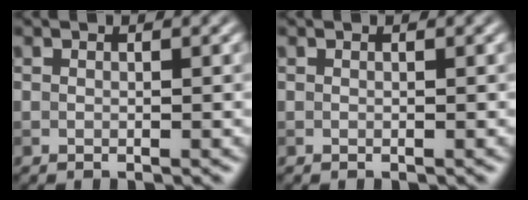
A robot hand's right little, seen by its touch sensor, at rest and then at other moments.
{"total": 0.0}